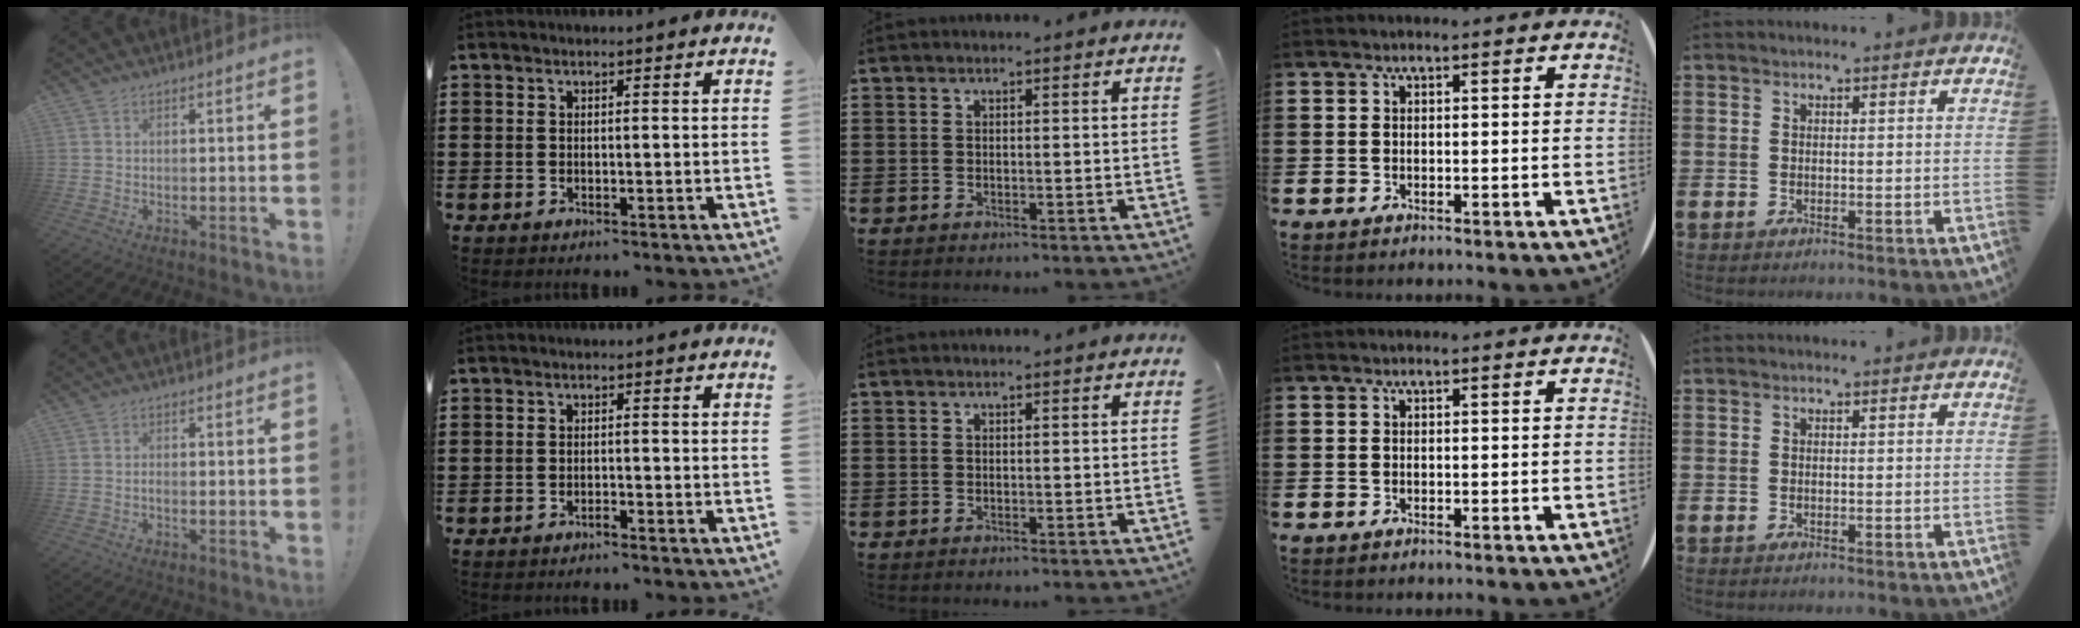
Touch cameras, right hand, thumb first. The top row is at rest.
{"thumb": {"total": 0.9, "force": [-0.7, 0.3, 0.5], "torque": [-0.008, 0.002, -0.012]}, "index": {"total": 0.9, "force": [-0.9, 0.0, 0.1], "torque": [-0.005, 0.000, -0.020]}}